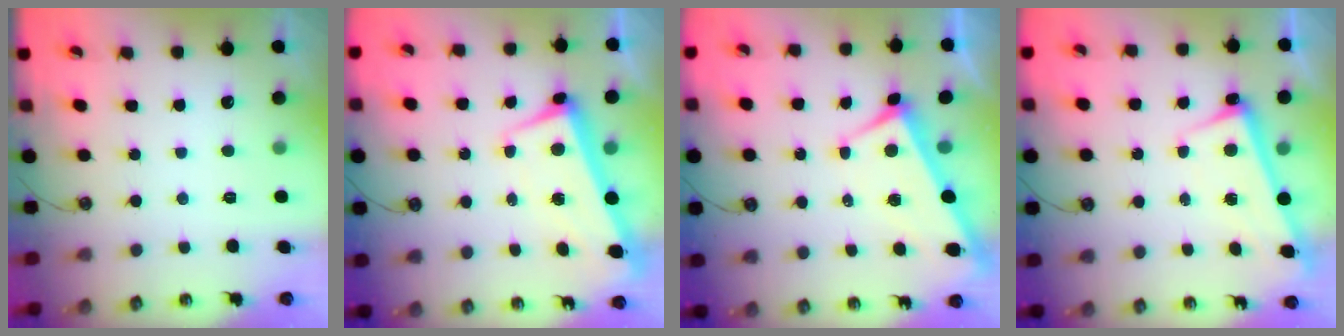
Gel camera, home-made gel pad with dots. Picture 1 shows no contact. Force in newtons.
{"total": 1.3, "press": 0.3, "slide": 1.3}
{"total": 2.5, "press": 2.4, "slide": 0.8}
{"total": 2.6, "press": 2.5, "slide": 0.7}